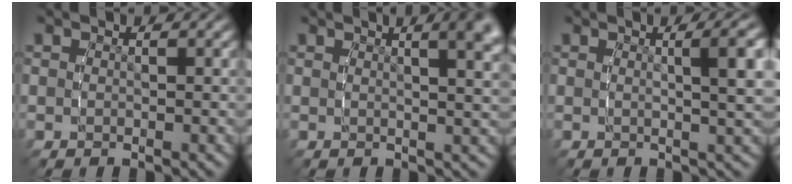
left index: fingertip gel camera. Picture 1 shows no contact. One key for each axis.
{"total": 5.5, "fx": 2.7, "fy": 1.4, "fz": 4.6, "tx": -0.044, "ty": 0.012, "tz": 0.039}
{"total": 3.4, "fx": 0.9, "fy": 0.2, "fz": 3.3, "tx": -0.038, "ty": 0.000, "tz": 0.018}